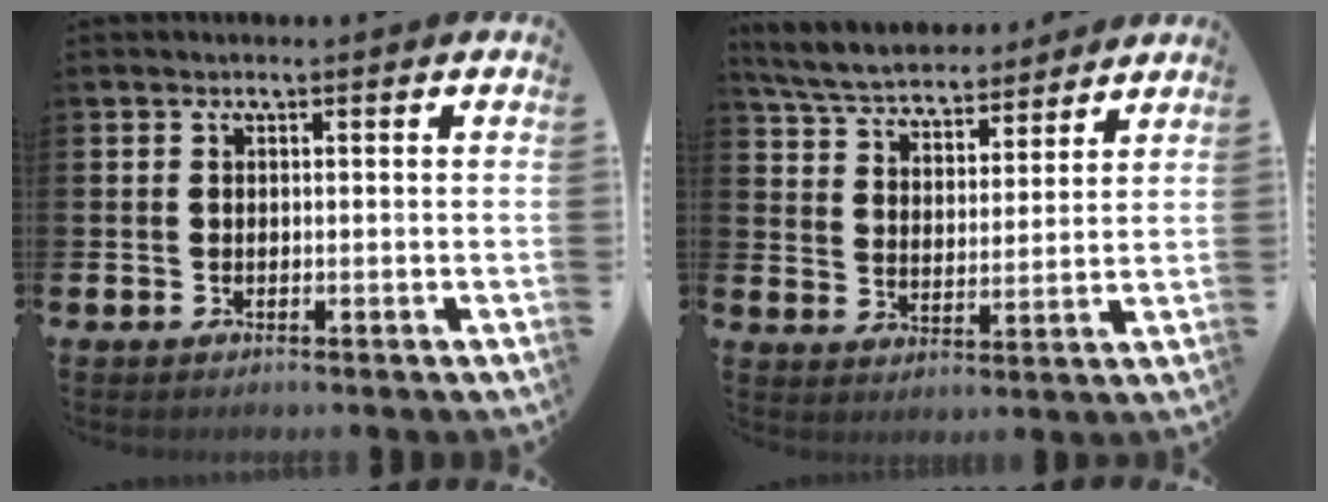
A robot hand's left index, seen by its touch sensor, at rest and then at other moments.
{"total": 6.1, "force": [5.8, 1.4, 1.0], "torque": [-0.053, -0.035, 0.102]}